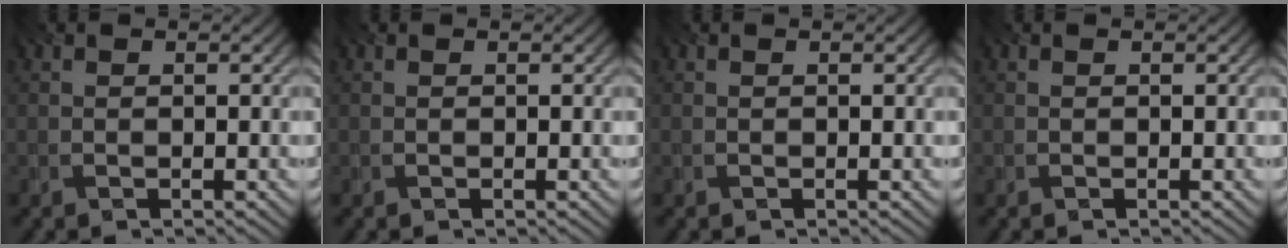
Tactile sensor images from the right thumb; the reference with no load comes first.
{"total": 0.0}
{"total": 0.0}
{"total": 0.0}